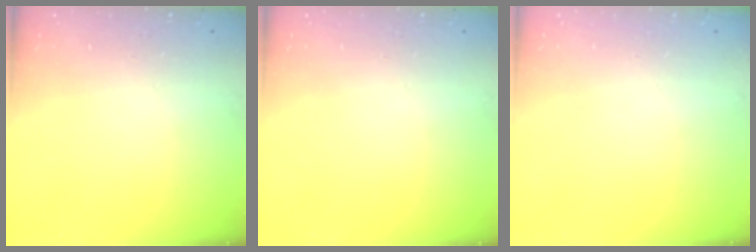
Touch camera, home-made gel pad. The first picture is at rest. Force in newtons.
{"total": 0.0}
{"total": 0.0}